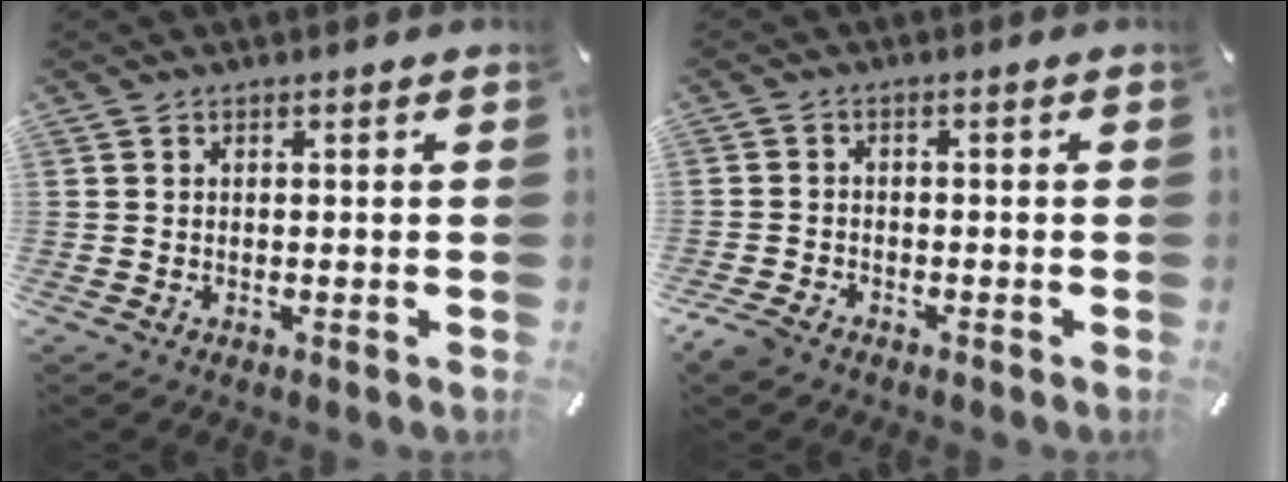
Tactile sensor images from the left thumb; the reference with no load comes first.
{"total": 3.2, "force": [-2.5, 1.7, 1.1], "torque": [-0.036, 0.006, -0.052]}